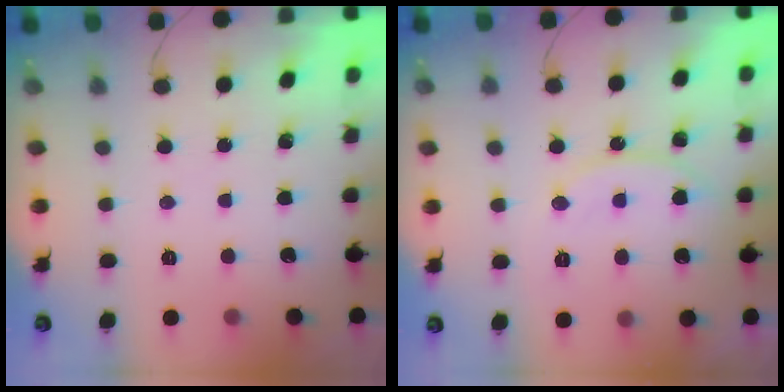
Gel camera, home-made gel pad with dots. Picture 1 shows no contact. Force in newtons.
{"total": 10.7, "press": 10.7, "slide": 0.3}